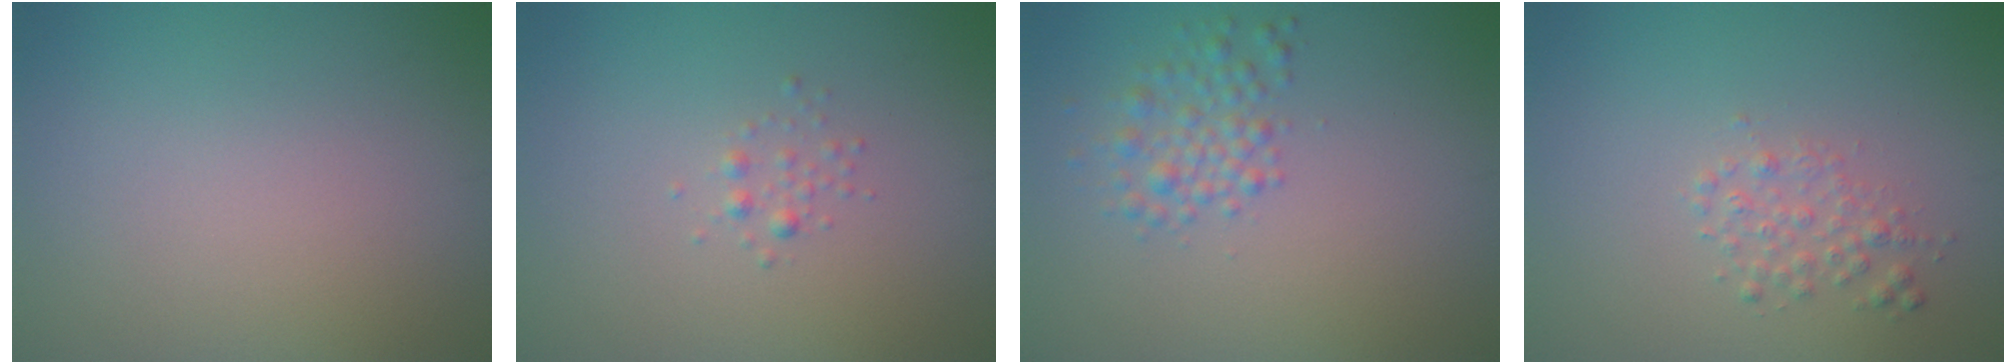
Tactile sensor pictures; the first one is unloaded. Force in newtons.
{"total": 0.8, "press": 0.8, "slide": 0.0}
{"total": 2.3, "press": 2.3, "slide": 0.1}
{"total": 1.6, "press": 1.6, "slide": 0.1}